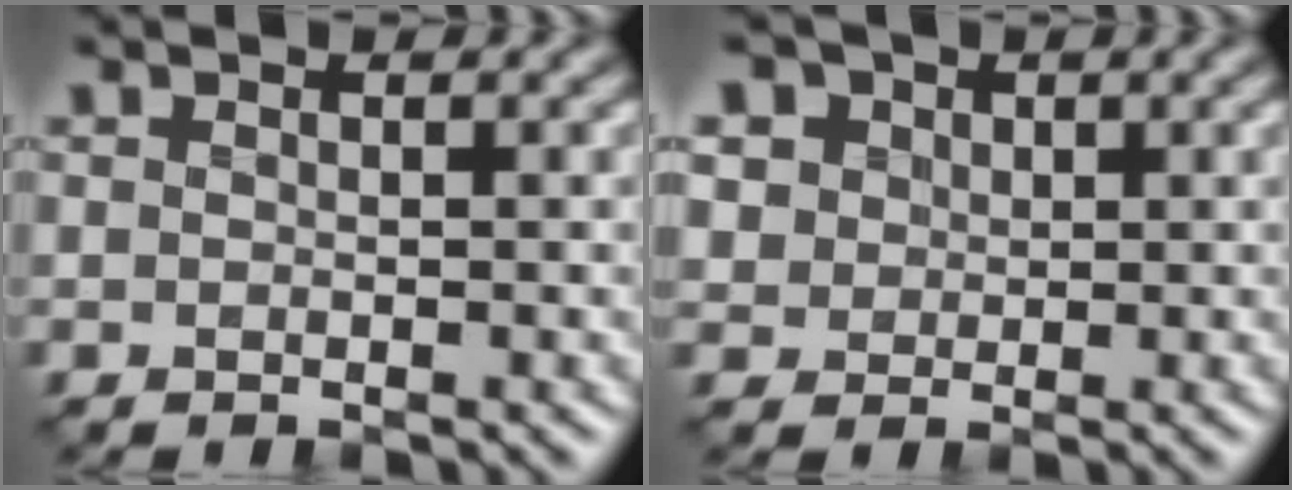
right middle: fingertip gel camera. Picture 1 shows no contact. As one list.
[{"total": 6.1, "force": [2.9, 4.8, 2.4], "torque": [-0.068, 0.015, 0.038]}]